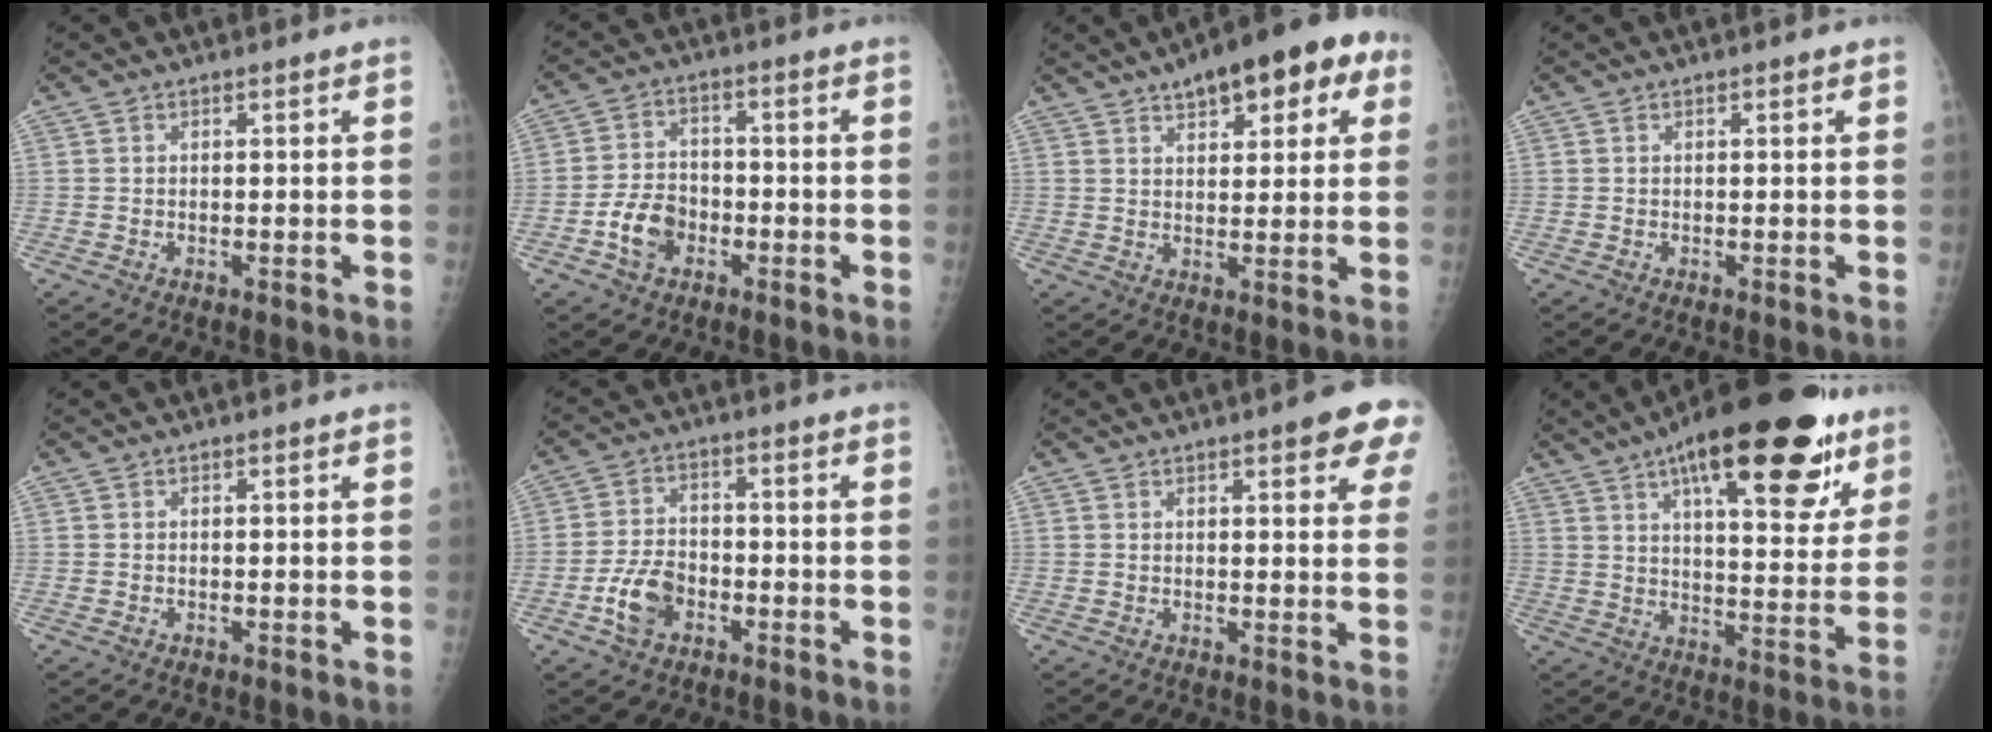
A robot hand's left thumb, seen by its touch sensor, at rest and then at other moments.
{"total": 7.2, "force": [-3.1, 5.2, 3.9], "torque": [-0.056, 0.024, -0.058]}
{"total": 14.5, "force": [7.1, 6.4, 10.9], "torque": [-0.105, 0.003, 0.091]}
{"total": 0.0}
{"total": 0.0}
{"total": 7.2, "force": [-3.3, 4.8, 4.3], "torque": [-0.074, 0.022, -0.062]}
{"total": 8.3, "force": [4.4, 2.2, 6.7], "torque": [-0.053, -0.010, 0.045]}
{"total": 26.9, "force": [15.2, 9.7, 20.0], "torque": [-0.263, -0.023, 0.222]}